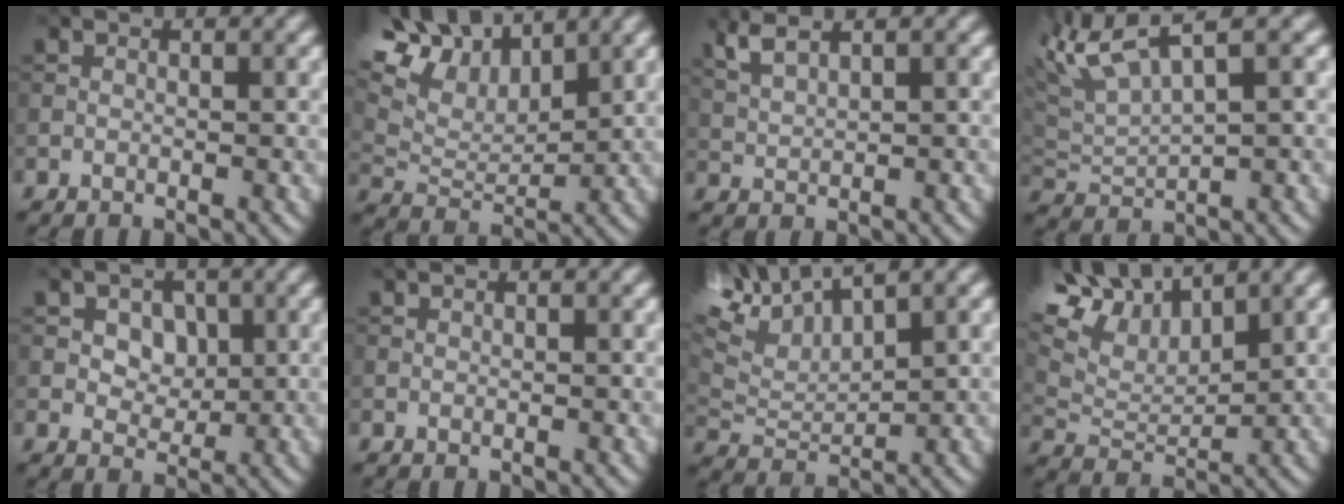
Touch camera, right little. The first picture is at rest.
{"total": 9.3, "force": [6.9, 3.4, 5.3], "torque": [-0.135, 0.030, 0.125]}
{"total": 2.3, "force": [1.7, 0.4, 1.5], "torque": [-0.045, 0.019, 0.046]}
{"total": 4.4, "force": [2.2, 0.7, 3.8], "torque": [-0.100, 0.021, 0.062]}
{"total": 2.0, "force": [0.4, 1.6, 1.1], "torque": [-0.035, -0.007, 0.036]}
{"total": 0.9, "force": [0.6, 0.4, 0.6], "torque": [-0.004, 0.012, -0.001]}
{"total": 7.2, "force": [4.9, 2.4, 4.7], "torque": [-0.121, 0.024, 0.108]}
{"total": 7.9, "force": [6.1, 2.5, 4.4], "torque": [-0.116, 0.022, 0.124]}